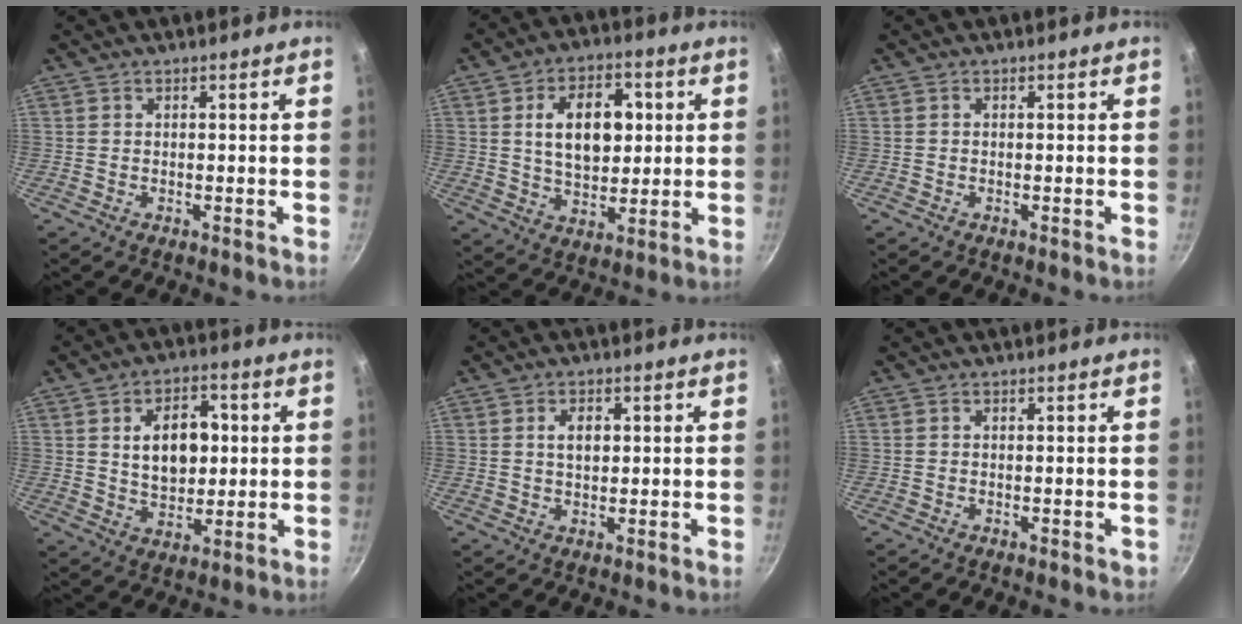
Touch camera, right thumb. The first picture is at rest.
{"total": 14.0, "force": [2.7, 9.0, 10.4], "torque": [-0.132, -0.004, 0.045]}
{"total": 0.0}
{"total": 12.0, "force": [2.0, 8.0, 8.7], "torque": [-0.104, -0.002, 0.036]}
{"total": 3.9, "force": [0.8, 2.5, 2.9], "torque": [-0.038, 0.002, 0.014]}
{"total": 0.7, "force": [-0.3, 0.4, 0.4], "torque": [-0.003, 0.002, -0.005]}